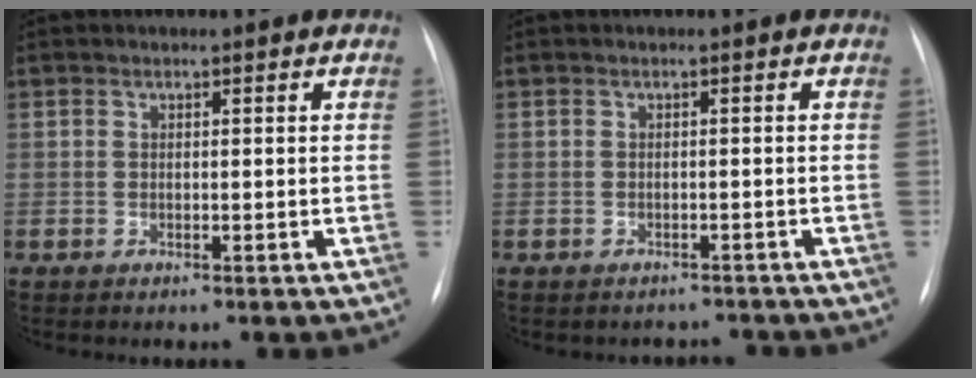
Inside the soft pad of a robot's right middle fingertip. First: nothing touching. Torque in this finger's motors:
{"motor_torque": [0.18, -0.24, -0.18, -0.03]}